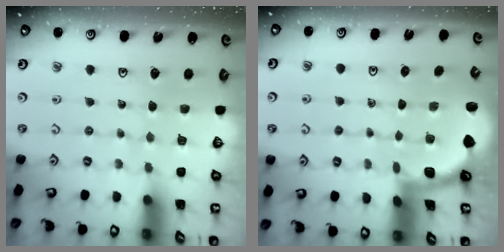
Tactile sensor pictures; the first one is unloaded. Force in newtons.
{"total": 1.9, "press": 1.9, "slide": 0.0}